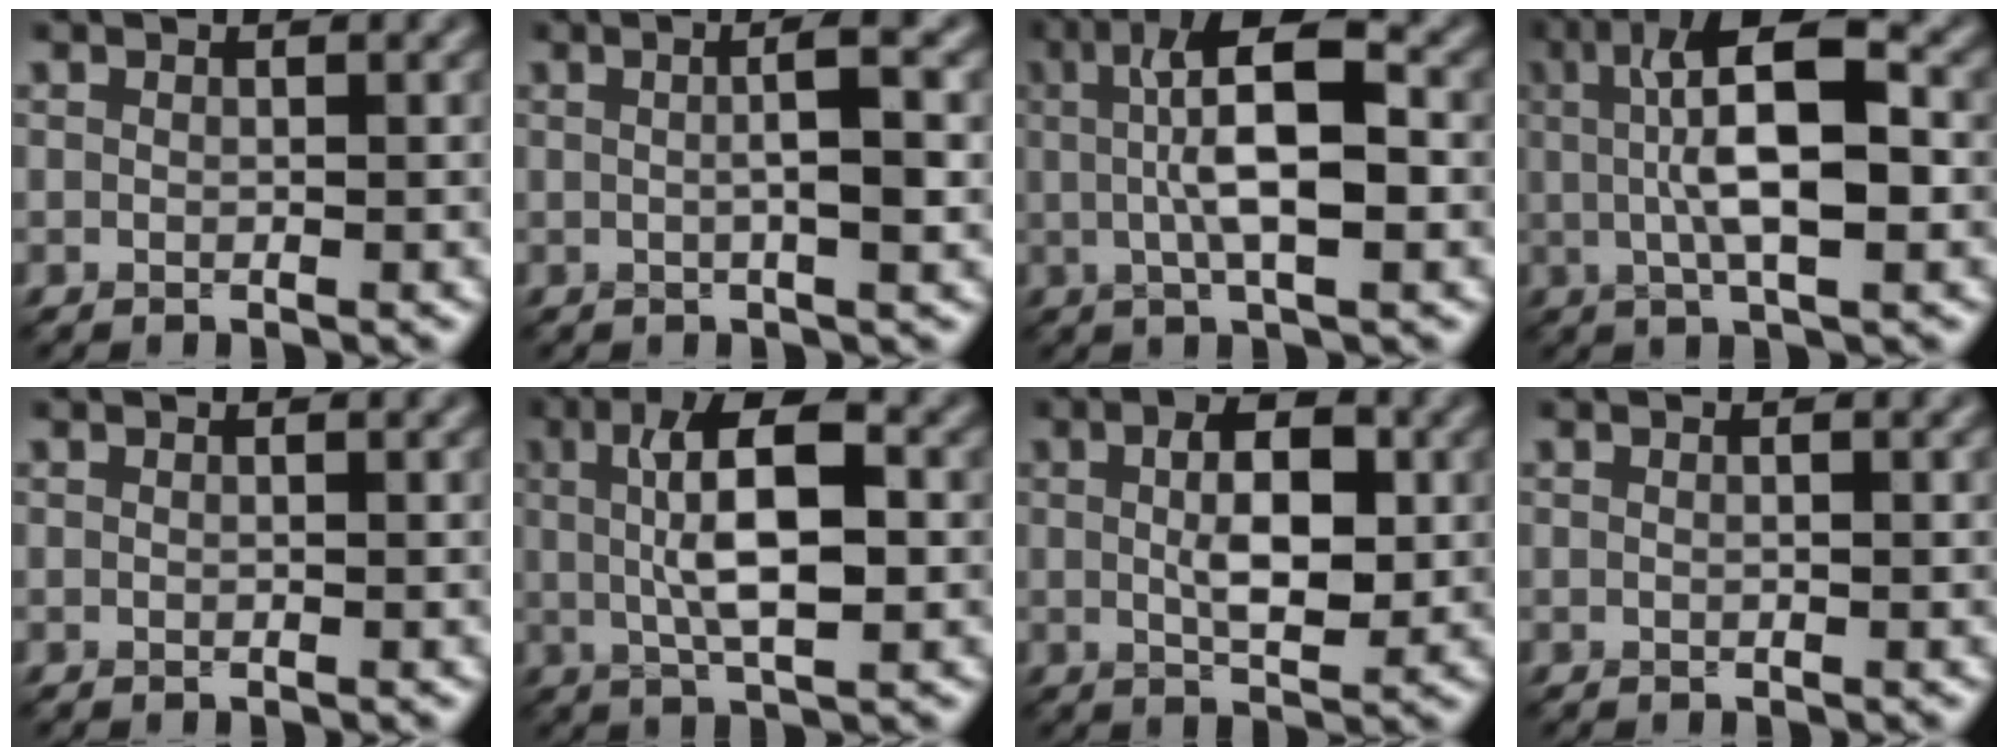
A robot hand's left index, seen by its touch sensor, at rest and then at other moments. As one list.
[{"total": 4.2, "force": [0.3, 0.8, 4.1], "torque": [-0.059, 0.008, 0.000]}, {"total": 8.3, "force": [0.8, 2.4, 7.9], "torque": [-0.129, 0.013, 0.006]}, {"total": 9.4, "force": [1.1, 2.9, 8.9], "torque": [-0.141, 0.018, 0.010]}, {"total": 0.0}, {"total": 8.4, "force": [1.1, 2.8, 7.9], "torque": [-0.130, 0.012, 0.011]}, {"total": 5.6, "force": [0.5, 2.5, 5.0], "torque": [-0.082, 0.004, 0.007]}, {"total": 0.8, "force": [0.2, 0.2, 0.8], "torque": [-0.006, -0.009, -0.001]}]